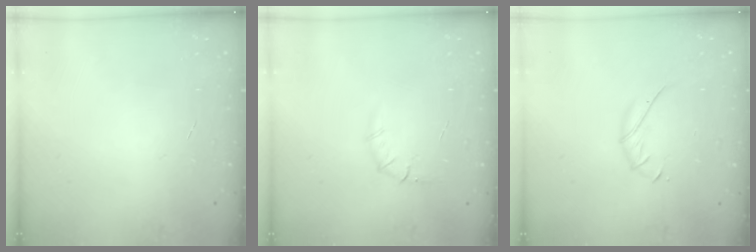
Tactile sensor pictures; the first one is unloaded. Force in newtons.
{"total": 6.1, "press": 5.7, "slide": 2.1}
{"total": 5.1, "press": 4.9, "slide": 1.2}